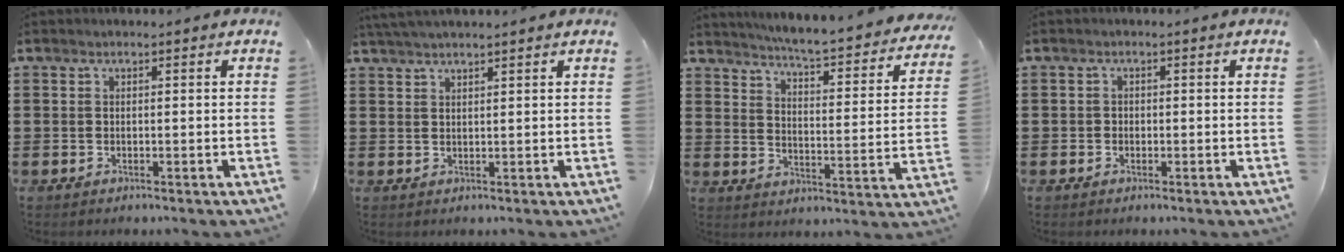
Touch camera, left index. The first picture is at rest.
{"total": 1.9, "force": [1.8, -0.2, 0.5], "torque": [-0.013, 0.003, 0.035]}
{"total": 5.1, "force": [4.7, -0.6, 1.7], "torque": [-0.049, -0.048, 0.072]}
{"total": 1.0, "force": [-0.4, 0.9, 0.2], "torque": [-0.007, 0.003, -0.009]}